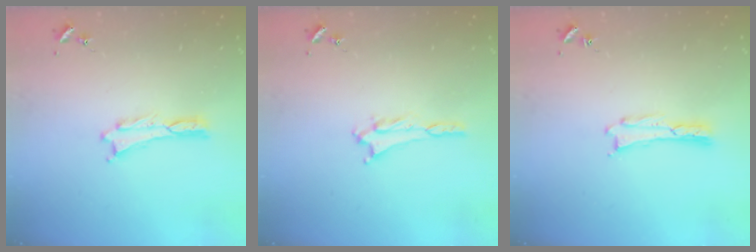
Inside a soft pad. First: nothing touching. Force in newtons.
{"total": 1.3, "press": 1.3, "slide": 0.2}
{"total": 0.0}